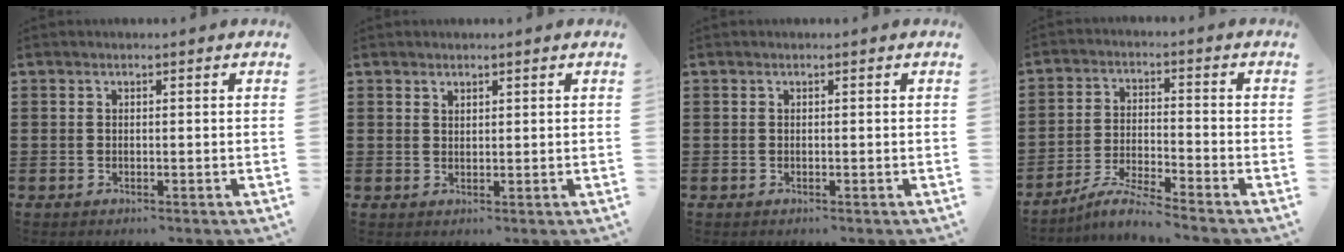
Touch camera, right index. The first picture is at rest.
{"total": 1.2, "force": [1.1, 0.6, 0.1], "torque": [-0.003, 0.002, 0.022]}
{"total": 0.0}
{"total": 5.3, "force": [-4.9, -0.1, 2.0], "torque": [-0.050, -0.008, -0.098]}